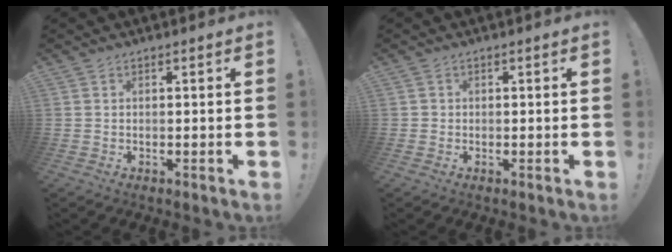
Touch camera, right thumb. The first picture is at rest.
{"total": 0.6, "force": [0.0, 0.6, 0.1], "torque": [-0.005, 0.003, 0.001]}